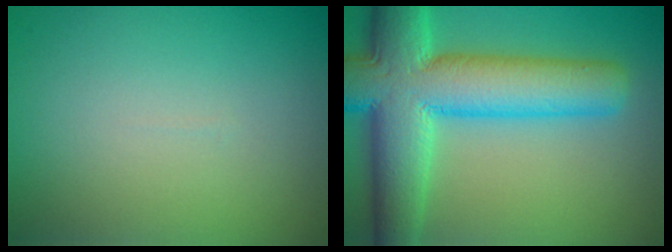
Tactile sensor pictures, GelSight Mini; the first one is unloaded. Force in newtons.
{"total": 11.9, "press": 11.9, "slide": 0.3}